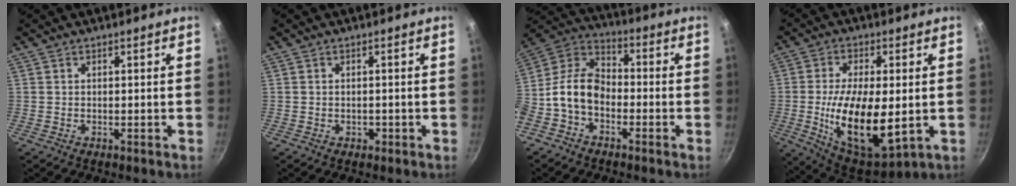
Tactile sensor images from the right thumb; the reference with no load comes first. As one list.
[{"total": 1.0, "force": [-0.4, 0.8, 0.5], "torque": [-0.006, 0.003, -0.002]}, {"total": 11.9, "force": [-2.9, 8.1, 8.2], "torque": [-0.140, 0.057, -0.076]}, {"total": 17.9, "force": [-1.9, 7.9, 16.0], "torque": [-0.276, -0.008, -0.020]}]